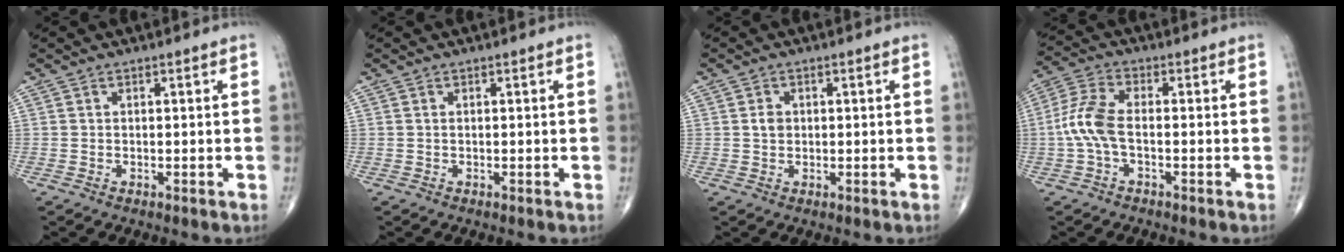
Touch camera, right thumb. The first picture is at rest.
{"total": 0.0}
{"total": 1.8, "force": [0.2, 1.5, 1.0], "torque": [-0.013, 0.003, 0.004]}
{"total": 7.2, "force": [-1.2, 3.3, 6.2], "torque": [-0.152, 0.020, -0.032]}